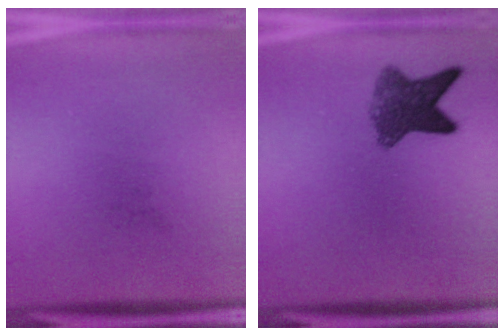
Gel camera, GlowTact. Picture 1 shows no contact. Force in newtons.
{"total": 6.8}